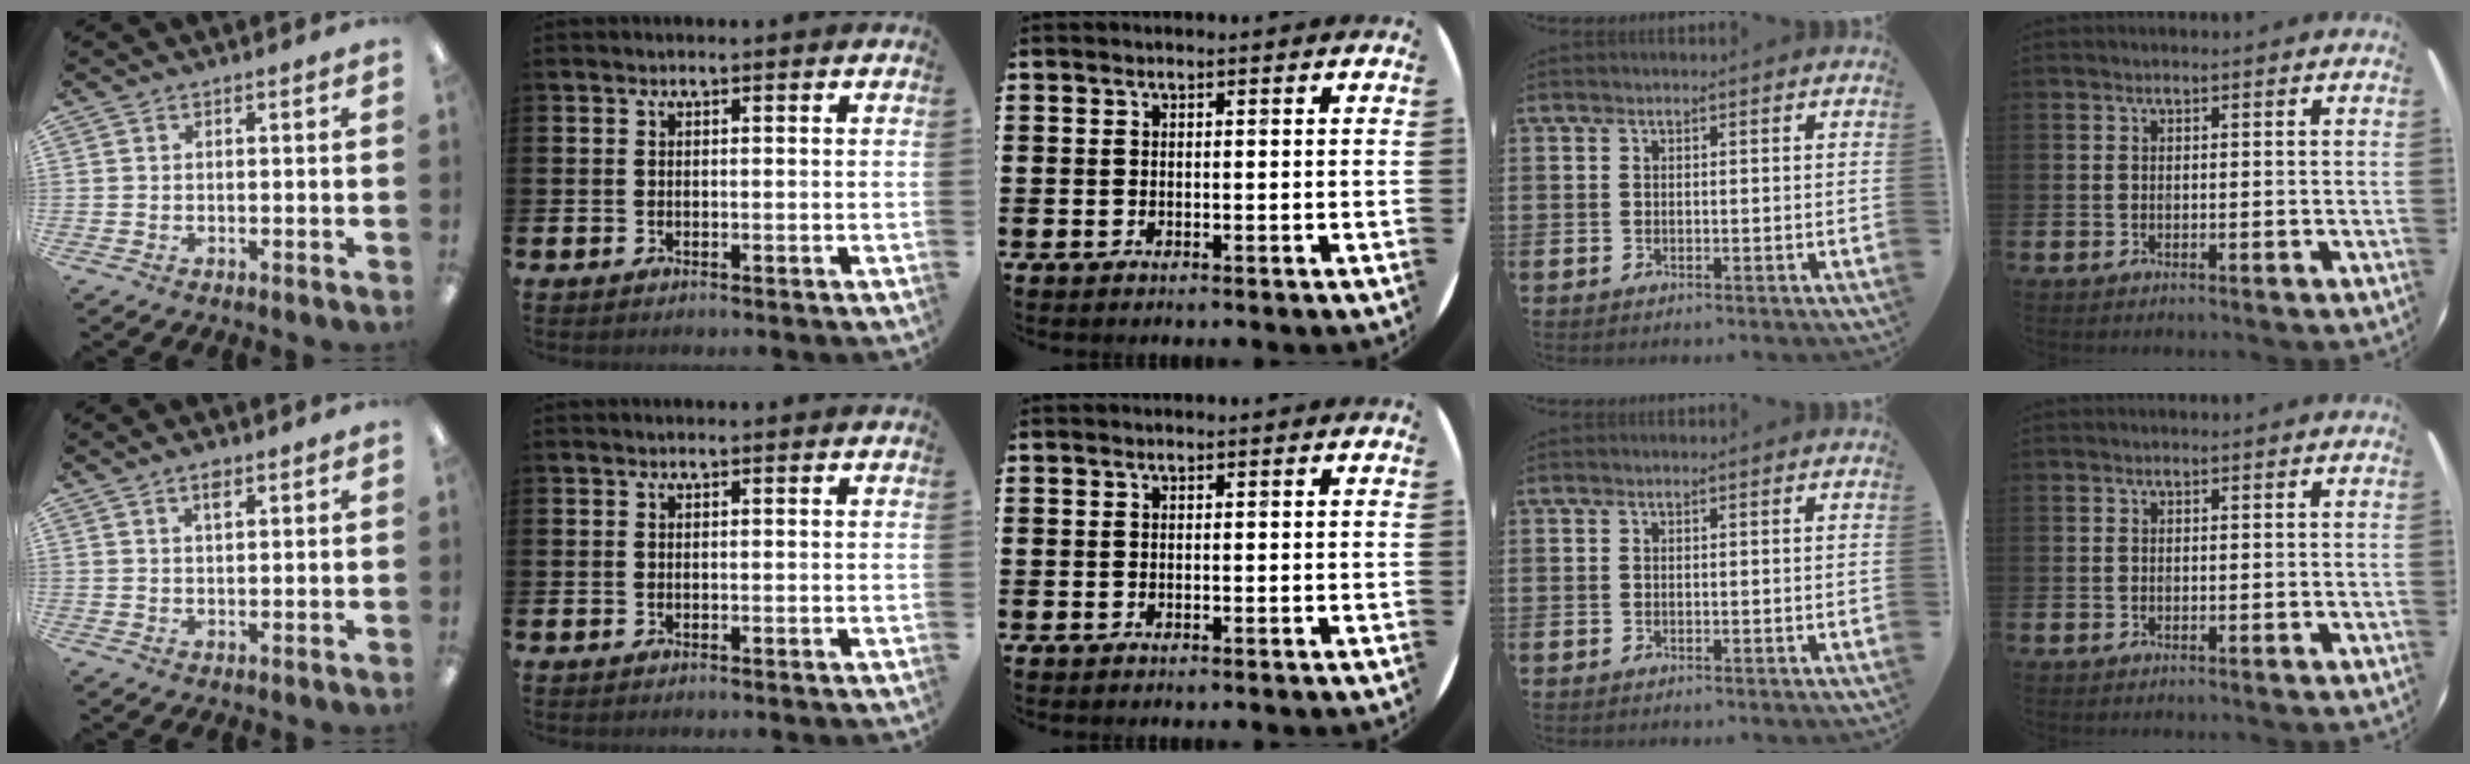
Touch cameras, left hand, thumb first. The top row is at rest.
{"thumb": {"total": 2.9, "force": [1.9, 1.2, 1.9], "torque": [-0.027, -0.003, 0.029]}}